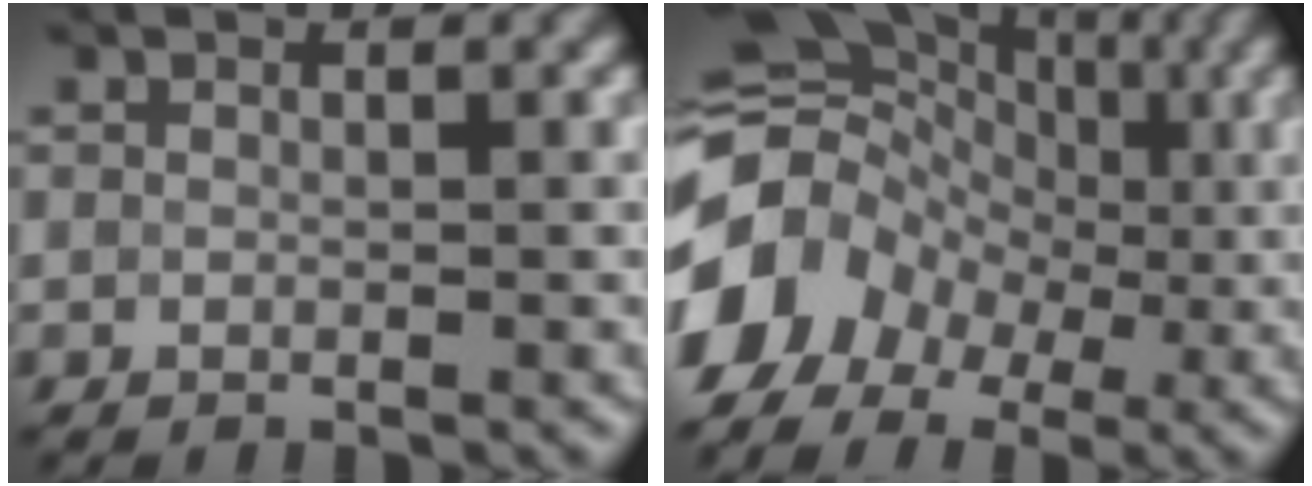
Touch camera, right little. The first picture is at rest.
{"total": 9.8, "force": [-2.1, 7.9, 5.5], "torque": [-0.103, 0.011, -0.050]}